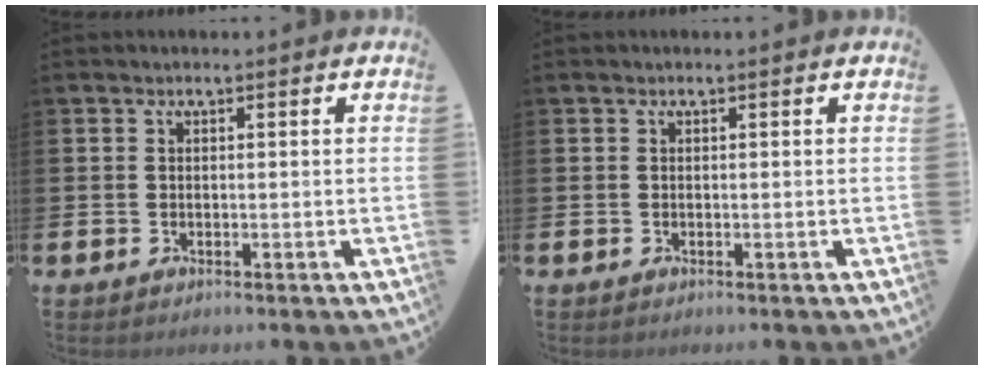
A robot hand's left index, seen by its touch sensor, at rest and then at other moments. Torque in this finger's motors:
{"motor_torque": [-0.01, 0.01, 0.00, -0.01]}